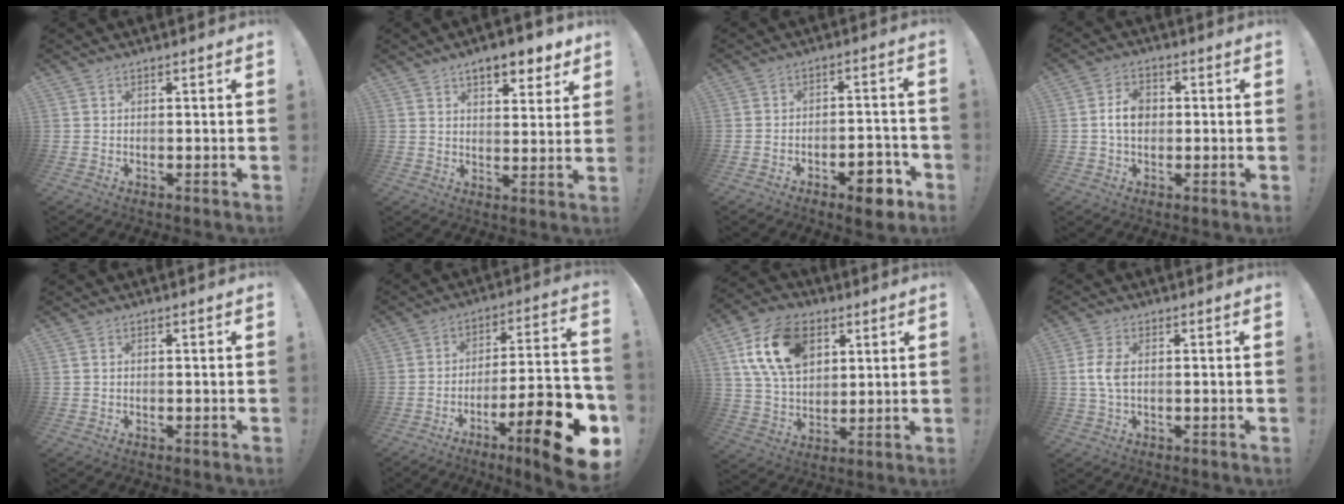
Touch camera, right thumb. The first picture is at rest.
{"total": 8.1, "force": [5.9, 3.1, 4.7], "torque": [-0.062, -0.031, 0.104]}
{"total": 8.5, "force": [-5.2, 3.9, 5.4], "torque": [-0.048, 0.037, -0.088]}
{"total": 6.6, "force": [0.1, 4.6, 4.6], "torque": [-0.078, 0.010, 0.001]}
{"total": 0.0}
{"total": 19.5, "force": [-10.5, 3.7, 15.9], "torque": [-0.224, 0.059, -0.167]}
{"total": 19.0, "force": [7.5, 12.6, 12.1], "torque": [-0.223, -0.019, 0.139]}
{"total": 3.9, "force": [0.3, 1.8, 3.5], "torque": [-0.067, 0.003, 0.003]}